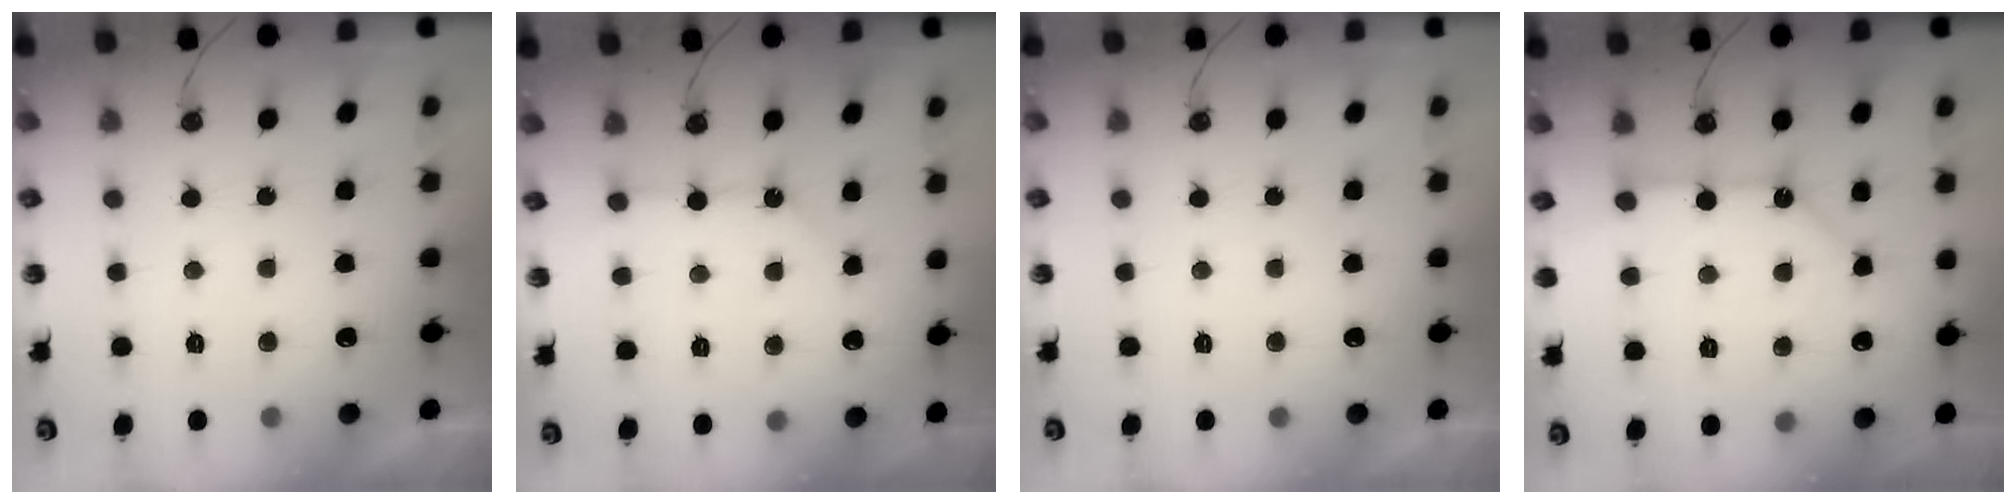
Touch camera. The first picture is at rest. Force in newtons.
{"total": 4.3, "press": 4.3, "slide": 0.2}
{"total": 0.0}
{"total": 11.6, "press": 11.5, "slide": 1.3}